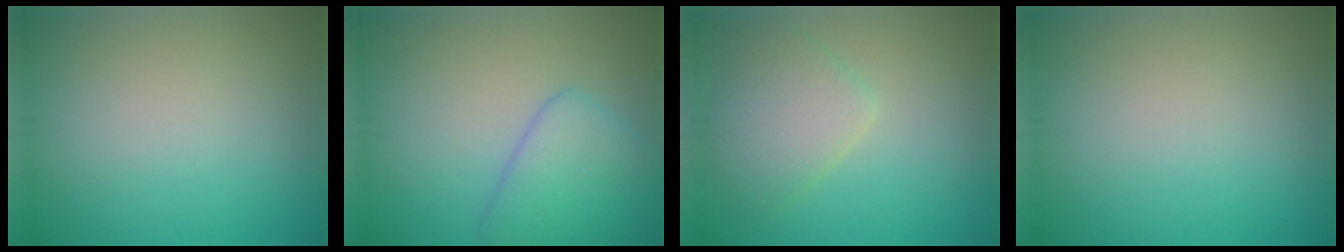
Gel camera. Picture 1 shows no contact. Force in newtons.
{"total": 4.6, "press": 4.6, "slide": 0.3}
{"total": 3.8, "press": 3.8, "slide": 0.2}
{"total": 0.0}